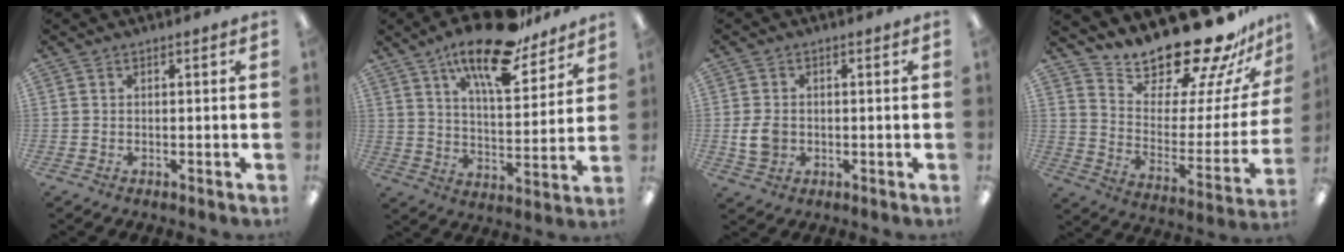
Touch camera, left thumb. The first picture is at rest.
{"total": 18.4, "force": [13.6, 5.9, 11.0], "torque": [-0.185, -0.074, 0.225]}
{"total": 5.4, "force": [-0.5, 4.3, 3.1], "torque": [-0.061, 0.003, -0.009]}
{"total": 21.2, "force": [19.2, 4.8, 7.5], "torque": [-0.107, -0.169, 0.323]}